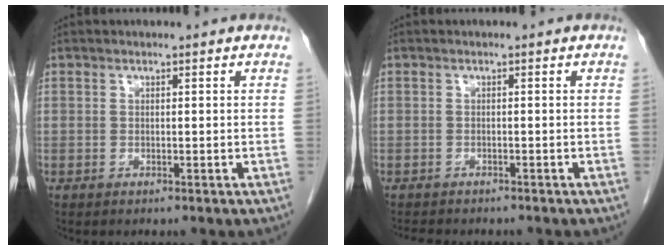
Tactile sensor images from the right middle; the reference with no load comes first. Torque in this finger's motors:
{"motor_torque": [0.02, -0.01, 0.00, 0.00]}